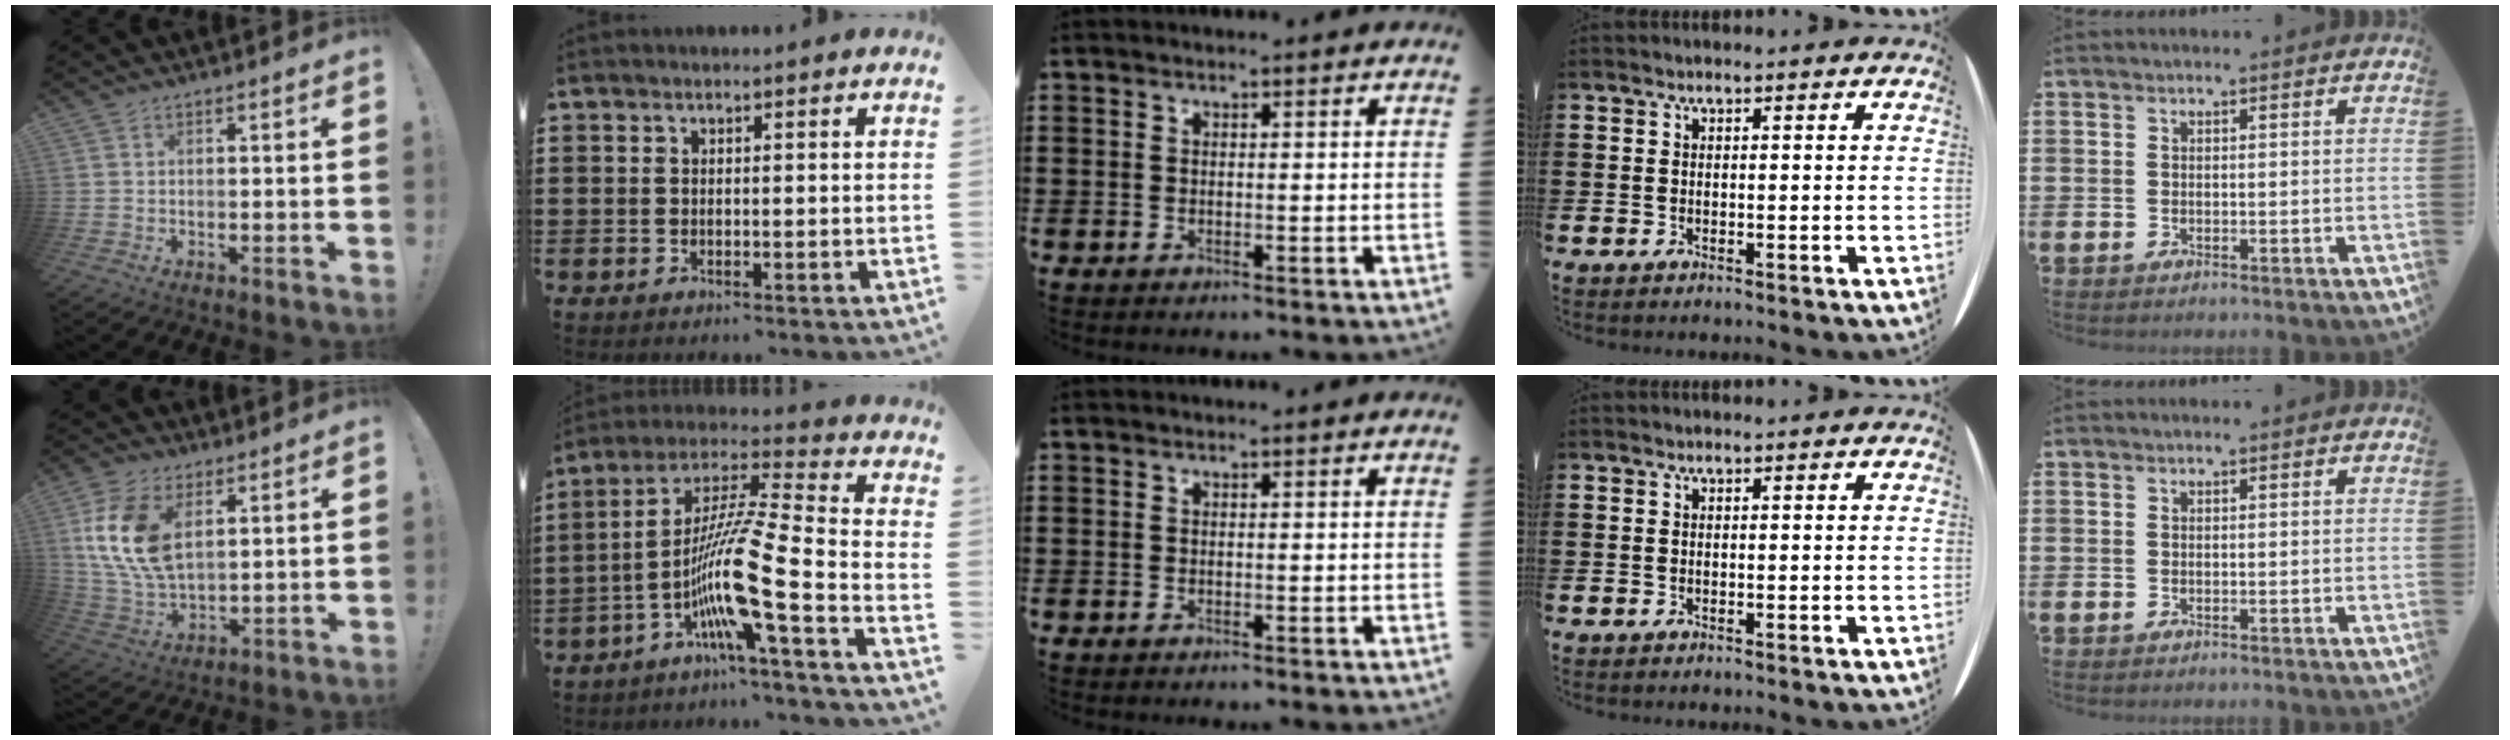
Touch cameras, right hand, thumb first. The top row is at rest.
{"thumb": {"total": 15.5, "force": [5.4, 9.4, 11.1], "torque": [-0.220, -0.019, 0.098]}, "index": {"total": 13.3, "force": [-5.9, -0.1, 11.9], "torque": [-0.250, -0.030, -0.123]}}